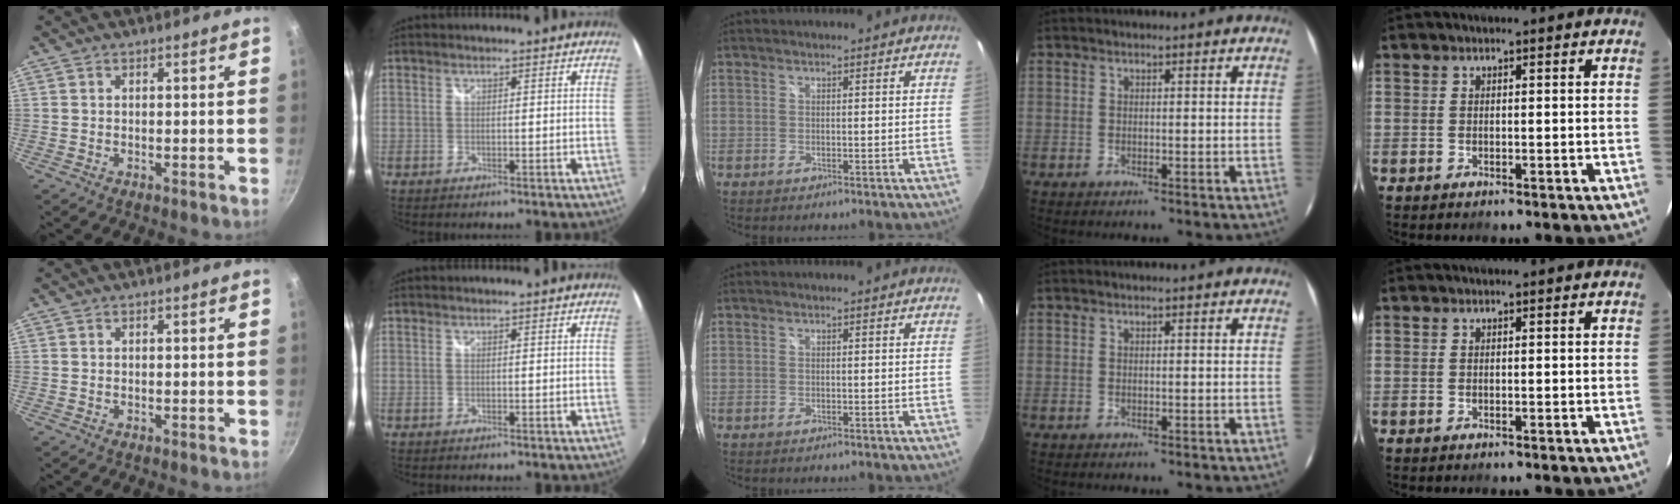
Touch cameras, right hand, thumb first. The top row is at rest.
{}